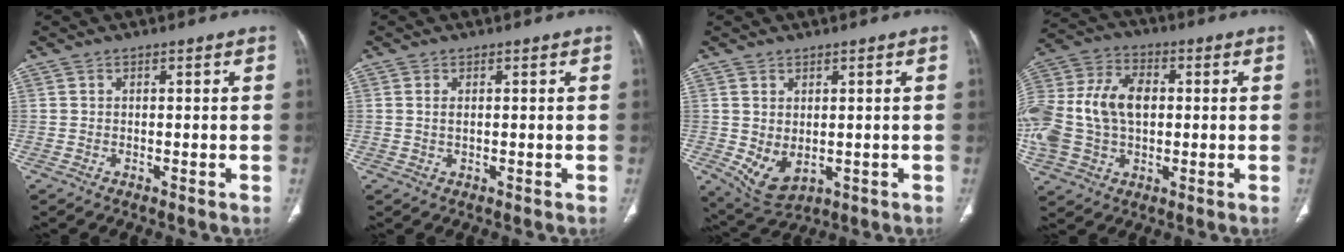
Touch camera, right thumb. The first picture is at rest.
{"total": 1.2, "force": [0.3, 0.6, 1.1], "torque": [-0.025, 0.000, 0.009]}
{"total": 6.5, "force": [-0.6, 4.1, 4.9], "torque": [-0.081, -0.009, 0.014]}
{"total": 19.9, "force": [0.7, 13.6, 14.5], "torque": [-0.330, 0.019, 0.018]}